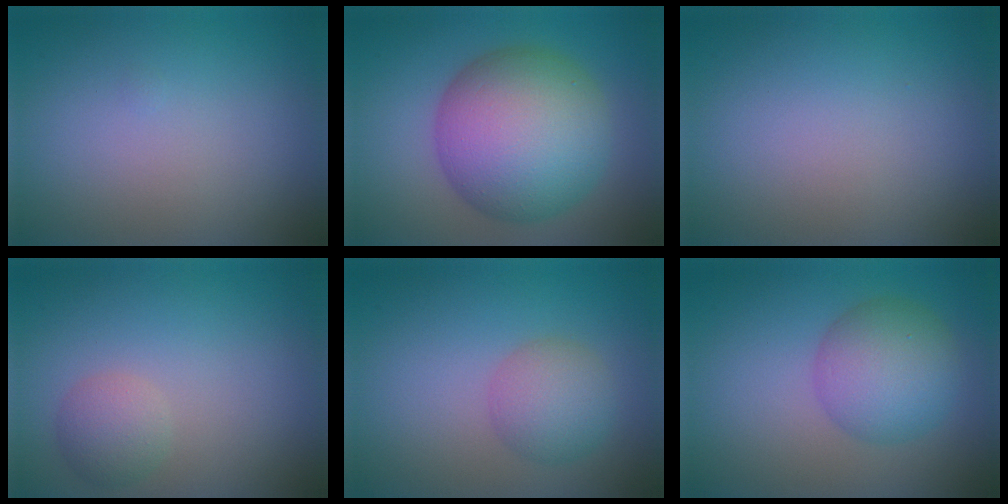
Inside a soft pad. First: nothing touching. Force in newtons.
{"total": 12.2, "press": 12.1, "slide": 0.2}
{"total": 0.0}
{"total": 2.2, "press": 2.2, "slide": 0.1}
{"total": 3.3, "press": 3.3, "slide": 0.1}
{"total": 5.5, "press": 5.5, "slide": 0.1}